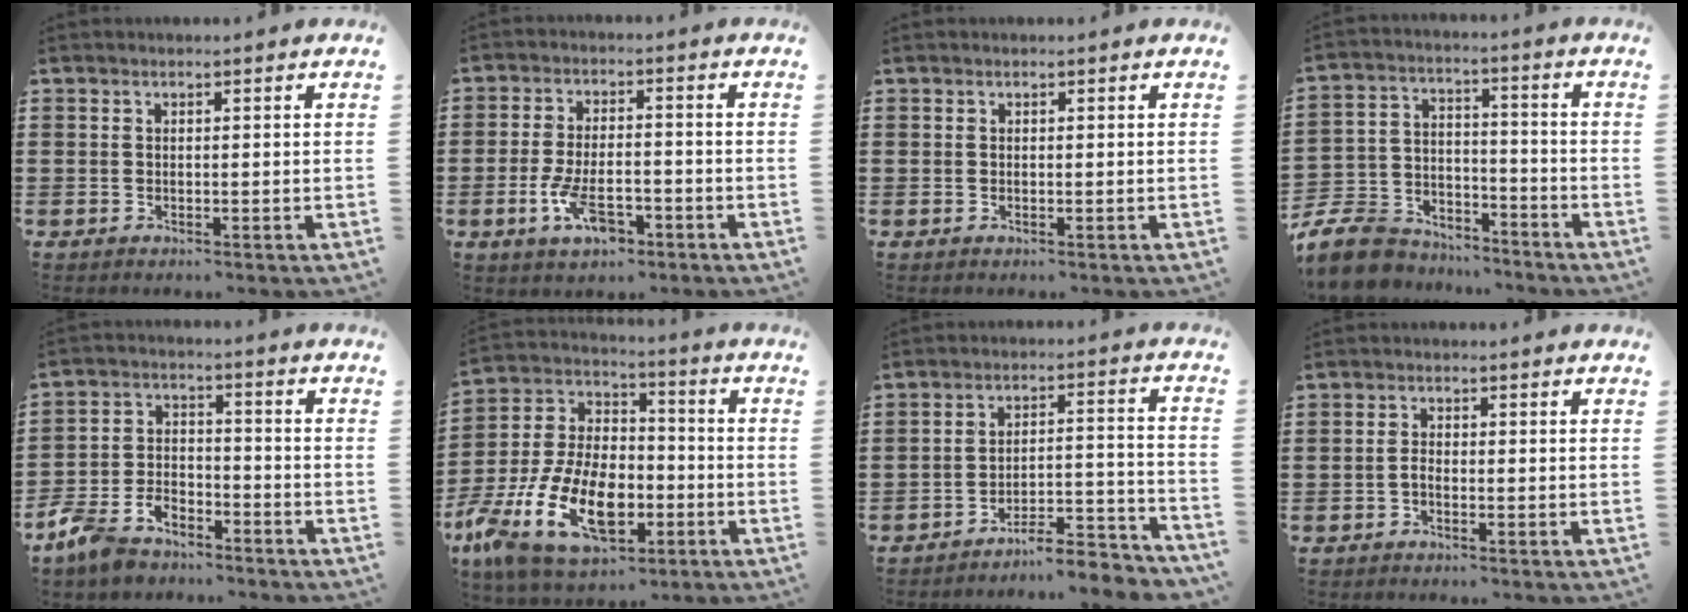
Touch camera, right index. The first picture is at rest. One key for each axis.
{"total": 6.9, "fx": -3.0, "fy": 3.0, "fz": 5.4, "tx": -0.108, "ty": 0.004, "tz": -0.055}
{"total": 0.0}
{"total": 9.1, "fx": -8.4, "fy": 2.9, "fz": 1.8, "tx": -0.056, "ty": 0.020, "tz": -0.168}
{"total": 5.6, "fx": -5.0, "fy": 2.1, "fz": 1.5, "tx": -0.055, "ty": 0.005, "tz": -0.105}
{"total": 16.1, "fx": -5.7, "fy": 9.8, "fz": 11.3, "tx": -0.262, "ty": 0.012, "tz": -0.100}
{"total": 7.3, "fx": -6.8, "fy": 0.6, "fz": 2.4, "tx": -0.030, "ty": 0.013, "tz": -0.131}
{"total": 1.4, "fx": -0.9, "fy": 0.5, "fz": 1.0, "tx": -0.021, "ty": -0.001, "tz": -0.016}